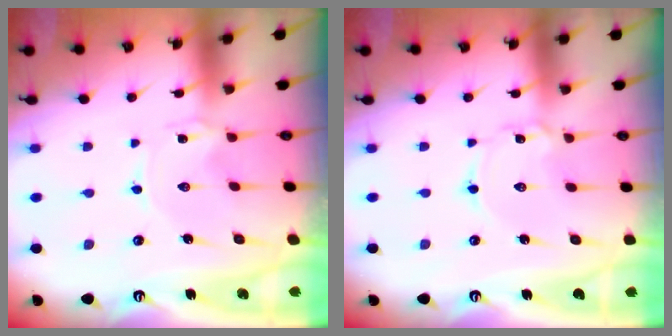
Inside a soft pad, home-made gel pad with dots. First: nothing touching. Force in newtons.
{"total": 2.3, "press": 2.3, "slide": 0.2}